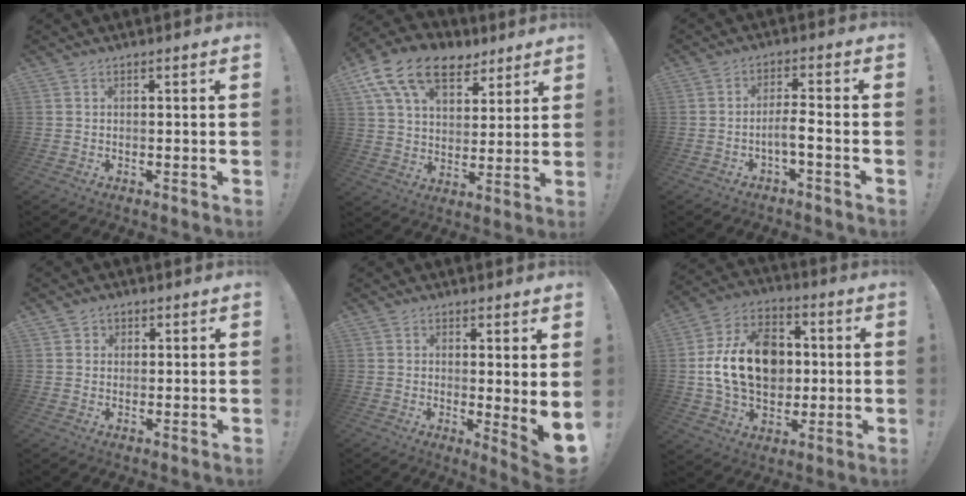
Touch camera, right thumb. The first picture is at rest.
{"total": 17.5, "force": [9.6, 10.8, 9.9], "torque": [-0.162, -0.047, 0.177]}
{"total": 5.4, "force": [-2.4, 0.9, 4.8], "torque": [-0.081, 0.007, -0.041]}
{"total": 2.0, "force": [0.9, 1.8, 0.3], "torque": [0.002, -0.006, 0.014]}
{"total": 4.5, "force": [1.7, 0.1, 4.2], "torque": [-0.041, -0.035, 0.030]}
{"total": 19.8, "force": [1.3, 14.6, 13.2], "torque": [-0.215, 0.012, 0.034]}